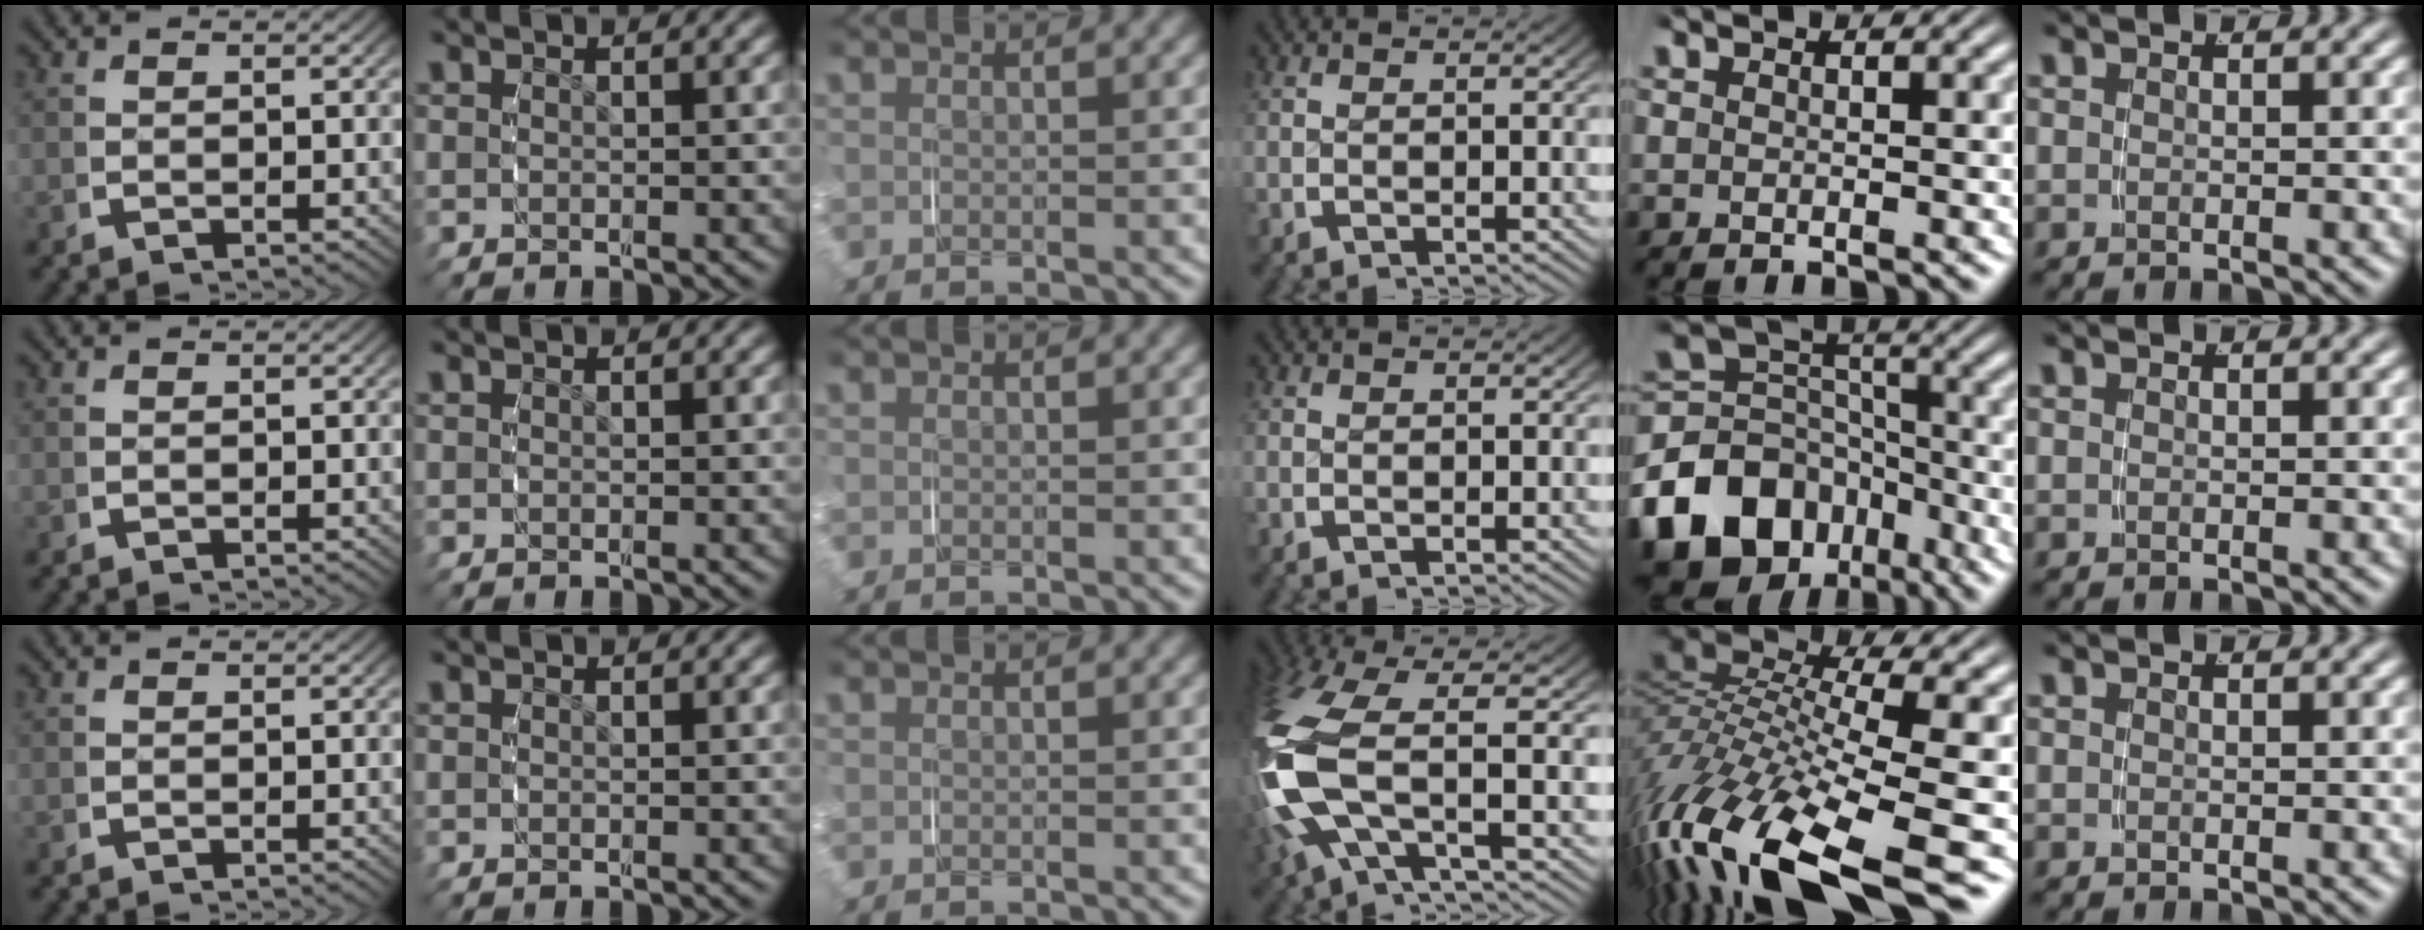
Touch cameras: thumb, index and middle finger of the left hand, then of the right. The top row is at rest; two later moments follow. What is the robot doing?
{"motion": "grasp_and_lifting", "object": "pencil case"}